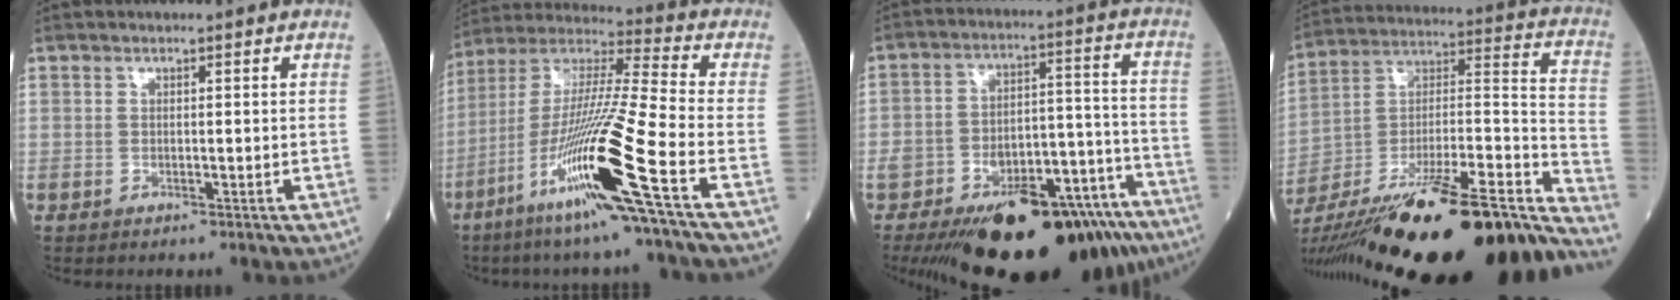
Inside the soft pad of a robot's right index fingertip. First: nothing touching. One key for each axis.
{"total": 20.0, "fx": -8.8, "fy": -1.5, "fz": 17.9, "tx": -0.374, "ty": -0.040, "tz": -0.176}
{"total": 27.7, "fx": -18.4, "fy": 9.8, "fz": 18.3, "tx": -0.266, "ty": 0.013, "tz": -0.264}
{"total": 38.2, "fx": -28.9, "fy": 4.6, "fz": 24.5, "tx": -0.323, "ty": -0.035, "tz": -0.436}